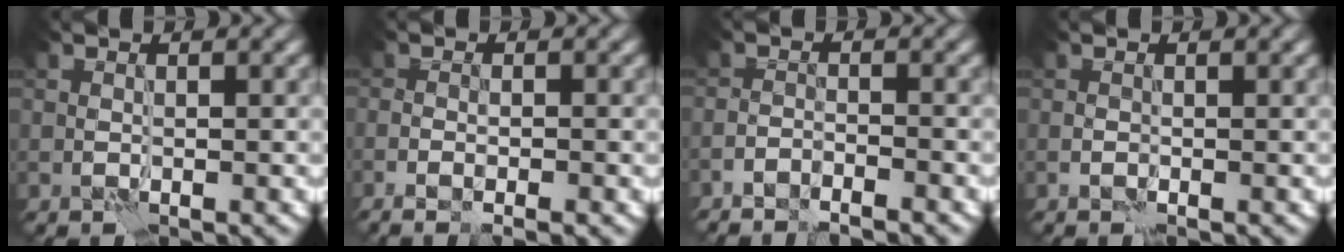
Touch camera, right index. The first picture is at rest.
{"total": 2.5, "force": [-1.4, 0.6, 2.0], "torque": [-0.025, 0.006, -0.016]}
{"total": 2.8, "force": [-2.8, 0.1, 0.2], "torque": [-0.005, 0.005, -0.045]}
{"total": 0.0}